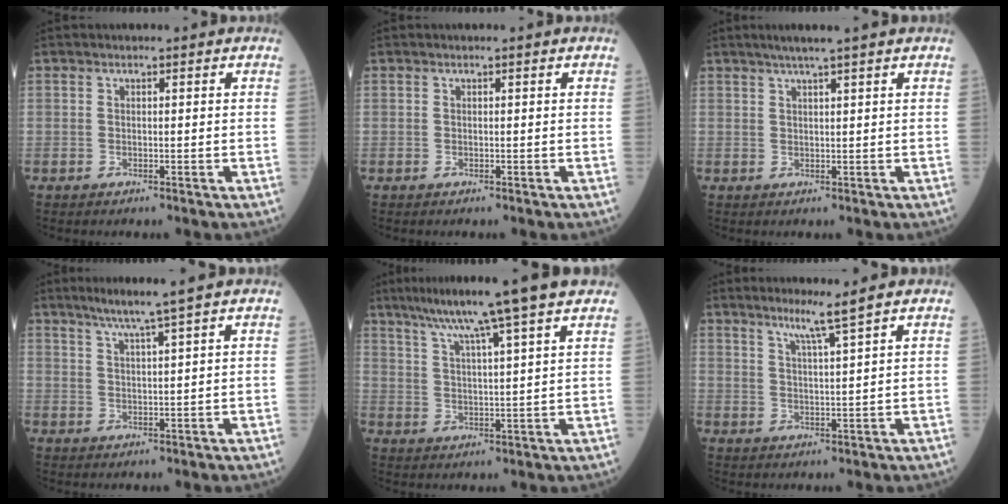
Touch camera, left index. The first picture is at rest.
{"total": 0.0}
{"total": 3.8, "force": [2.8, -0.8, 2.4], "torque": [-0.037, 0.009, 0.049]}
{"total": 4.7, "force": [3.4, -1.4, 2.9], "torque": [-0.056, -0.004, 0.065]}
{"total": 12.2, "force": [9.2, -1.3, 7.9], "torque": [-0.130, 0.018, 0.136]}
{"total": 4.3, "force": [3.0, -1.4, 2.6], "torque": [-0.050, -0.011, 0.058]}